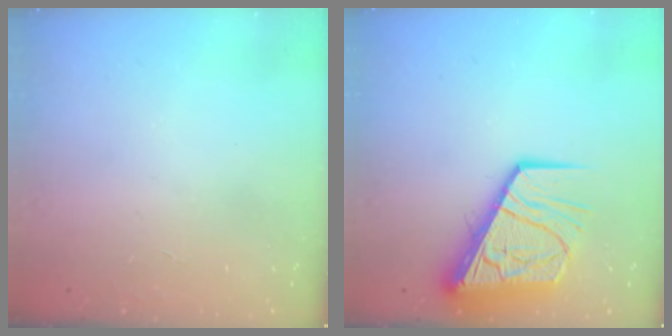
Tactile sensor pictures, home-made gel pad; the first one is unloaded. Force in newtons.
{"total": 13.5, "press": 13.4, "slide": 1.4}